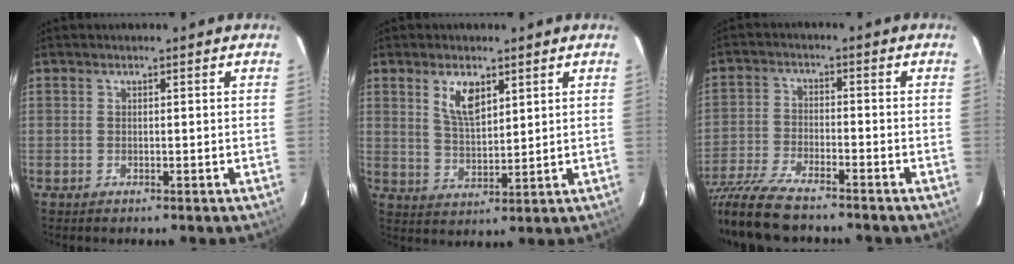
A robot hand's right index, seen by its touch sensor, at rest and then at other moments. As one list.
[{"total": 6.5, "force": [3.4, 2.9, 4.7], "torque": [-0.084, 0.001, 0.070]}, {"total": 14.0, "force": [-12.0, 2.5, 6.6], "torque": [-0.160, -0.032, -0.225]}]